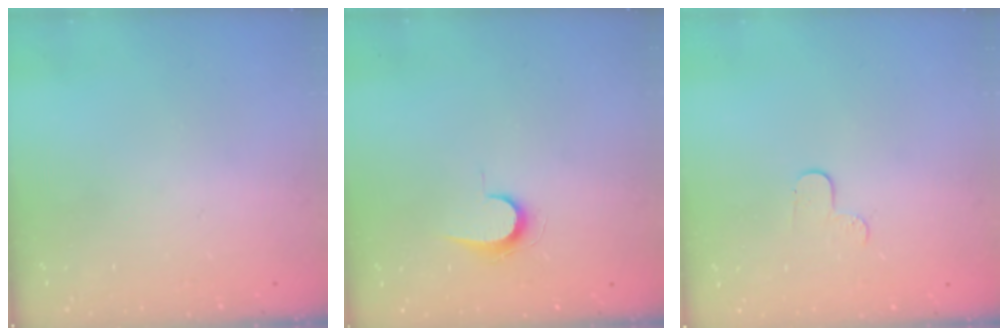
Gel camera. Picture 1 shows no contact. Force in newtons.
{"total": 5.9, "press": 5.9, "slide": 0.6}
{"total": 4.3, "press": 4.2, "slide": 0.5}